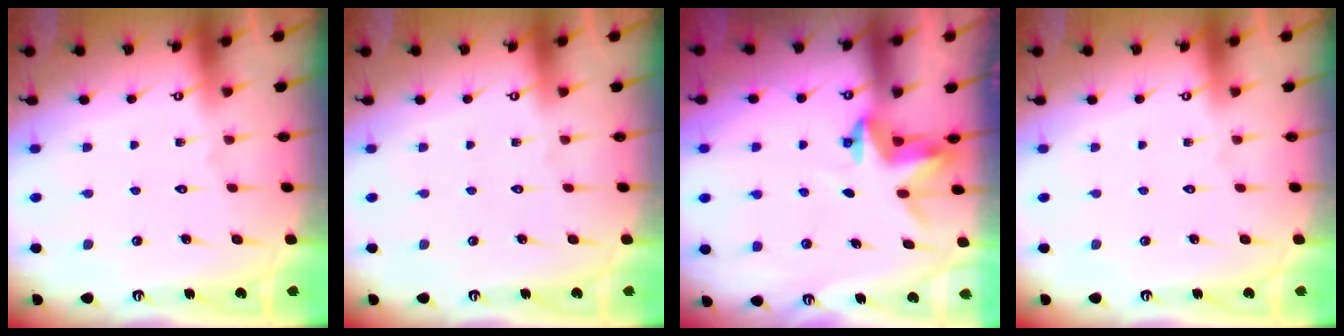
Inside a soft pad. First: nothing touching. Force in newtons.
{"total": 0.0}
{"total": 3.2, "press": 3.2, "slide": 0.1}
{"total": 0.0}